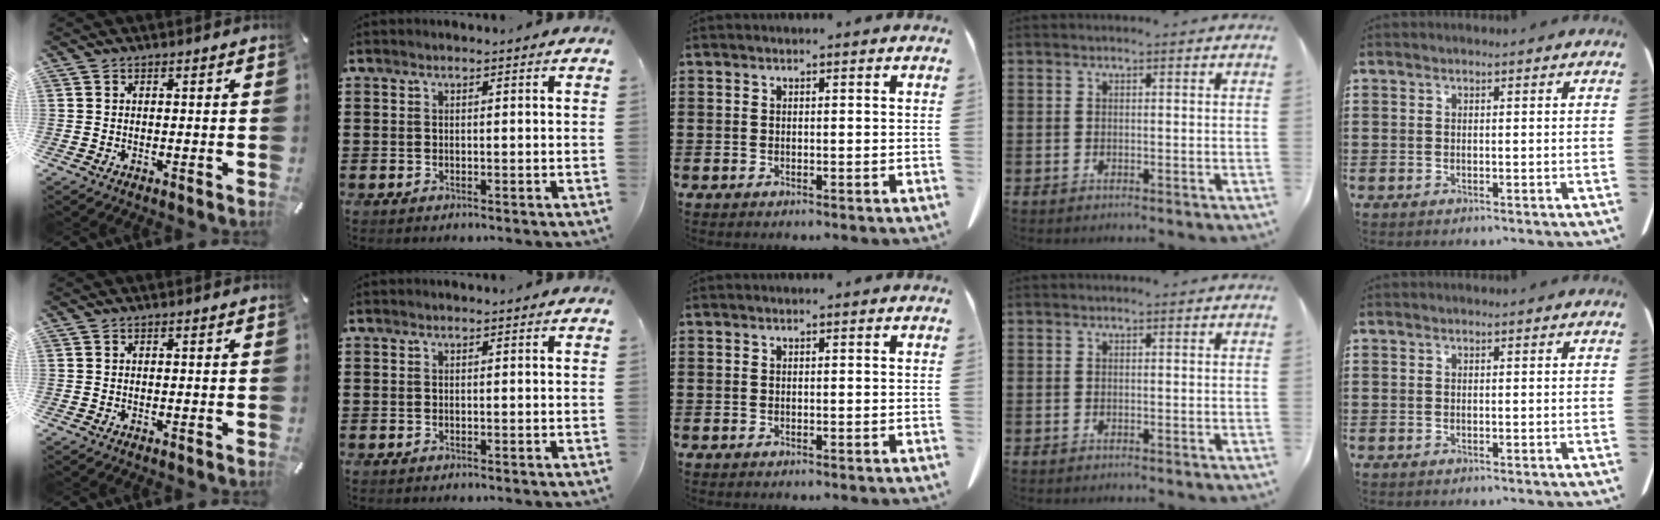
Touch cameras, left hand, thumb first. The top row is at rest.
{}